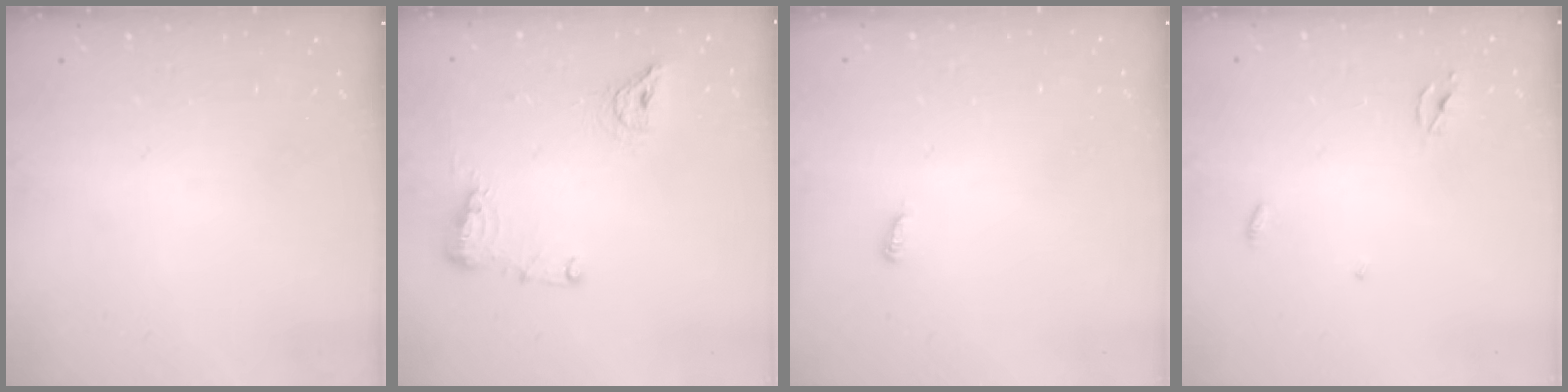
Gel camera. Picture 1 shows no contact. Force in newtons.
{"total": 8.9, "press": 8.7, "slide": 1.7}
{"total": 2.9, "press": 2.9, "slide": 0.3}
{"total": 2.3, "press": 2.3, "slide": 0.1}